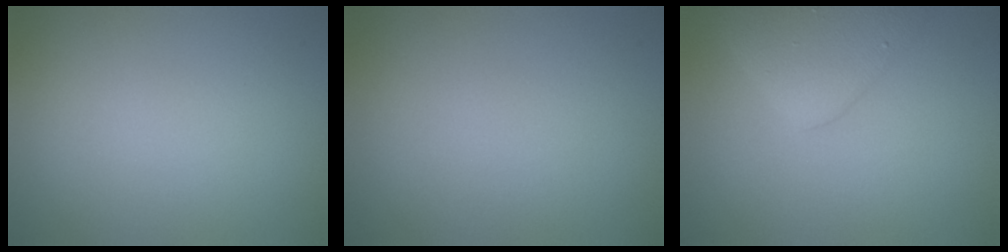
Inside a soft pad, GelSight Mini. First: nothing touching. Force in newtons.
{"total": 0.0}
{"total": 4.0, "press": 4.0, "slide": 0.1}